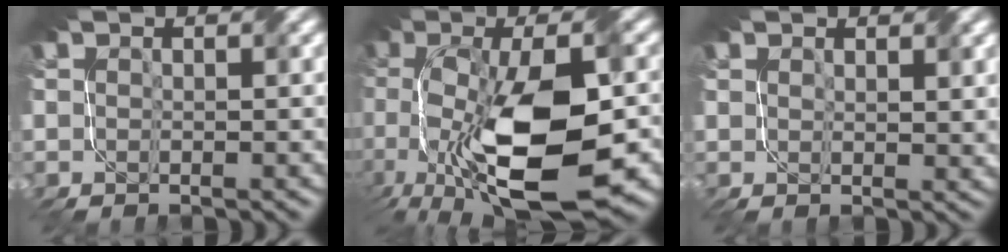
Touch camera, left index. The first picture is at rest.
{"total": 13.8, "force": [-3.1, 5.7, 12.2], "torque": [-0.216, -0.014, -0.048]}
{"total": 1.6, "force": [1.2, 0.6, 0.9], "torque": [-0.019, 0.001, 0.025]}